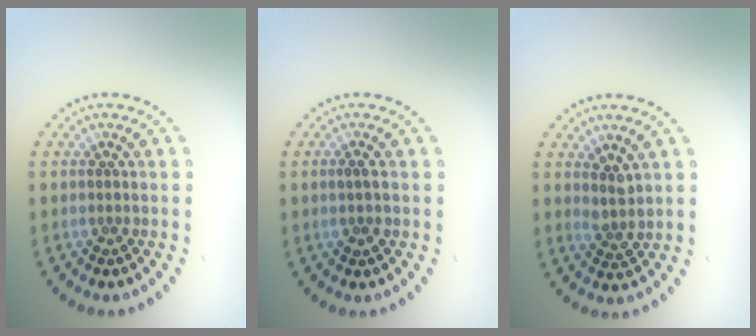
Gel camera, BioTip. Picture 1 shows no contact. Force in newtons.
{"total": 1.1, "press": 1.0, "slide": 0.2}
{"total": 1.8, "press": 1.3, "slide": 1.2}